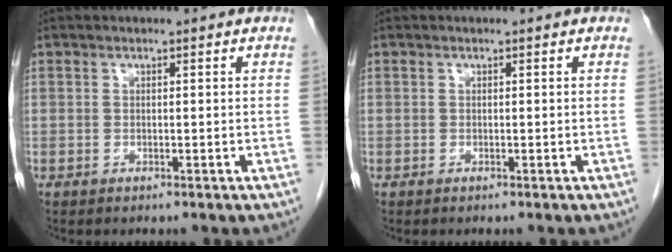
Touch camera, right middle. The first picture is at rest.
{"total": 0.0}